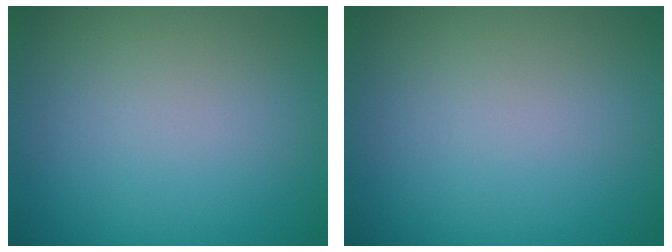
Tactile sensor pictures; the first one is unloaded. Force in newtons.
{"total": 0.0}